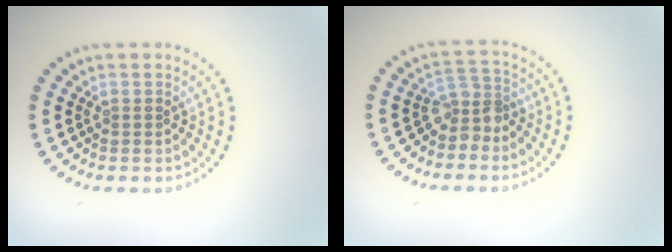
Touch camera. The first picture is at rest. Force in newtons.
{"total": 2.6, "press": 1.9, "slide": 1.8}